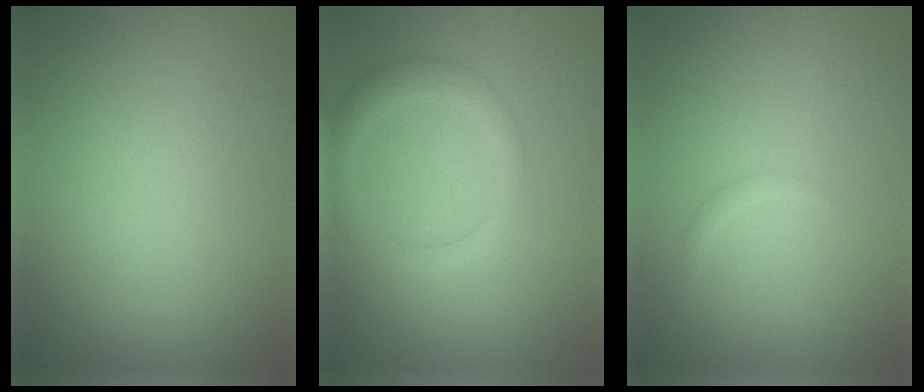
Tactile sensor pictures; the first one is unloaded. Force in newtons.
{"total": 2.9, "press": 2.9, "slide": 0.1}
{"total": 0.6, "press": 0.6, "slide": 0.1}